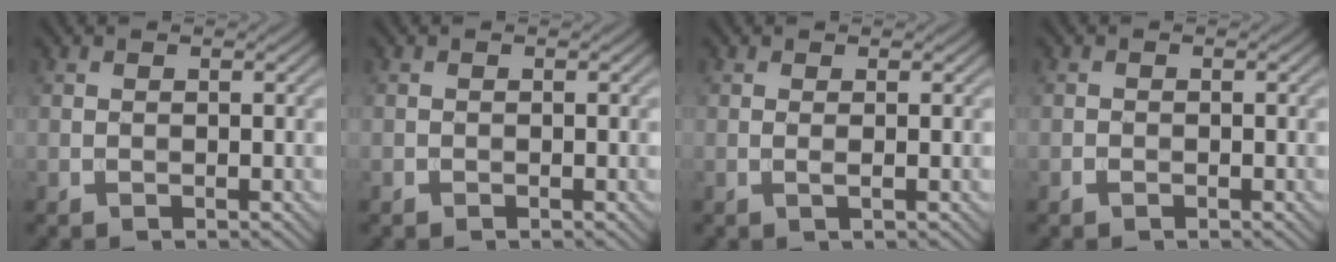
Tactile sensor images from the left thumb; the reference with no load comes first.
{"total": 0.0}
{"total": 0.9, "force": [0.0, 0.0, 0.9], "torque": [-0.022, 0.000, -0.002]}
{"total": 0.7, "force": [-0.5, 0.4, 0.3], "torque": [-0.004, -0.002, -0.008]}